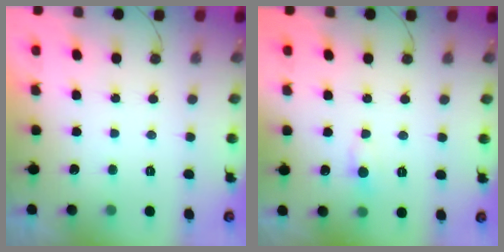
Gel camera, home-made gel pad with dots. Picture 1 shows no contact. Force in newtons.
{"total": 4.0, "press": 3.9, "slide": 0.5}